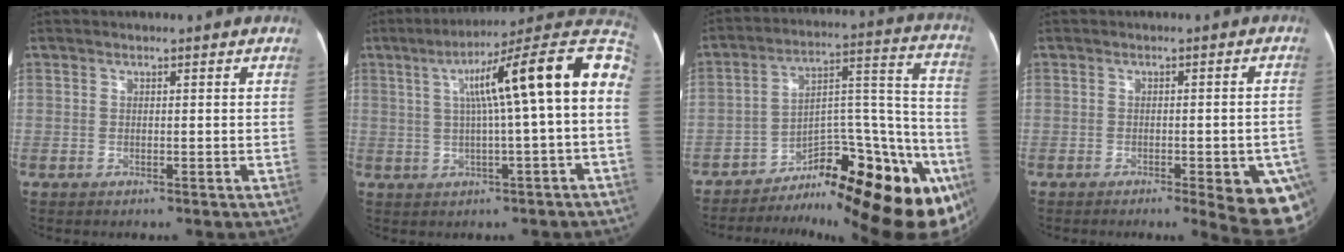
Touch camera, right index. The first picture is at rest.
{"total": 17.1, "force": [2.6, 0.5, 16.9], "torque": [-0.242, 0.045, 0.031]}
{"total": 24.1, "force": [-17.1, 6.9, 15.5], "torque": [-0.113, 0.048, -0.234]}
{"total": 10.5, "force": [-5.3, 2.1, 8.8], "torque": [-0.052, 0.007, -0.058]}